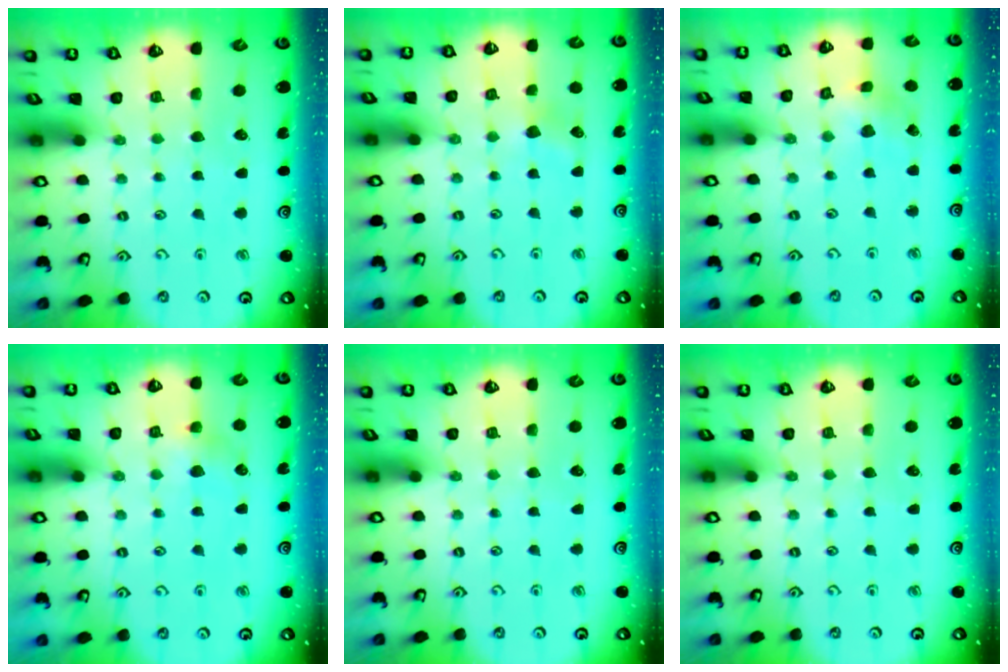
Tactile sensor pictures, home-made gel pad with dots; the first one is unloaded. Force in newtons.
{"total": 5.2, "press": 5.1, "slide": 0.4}
{"total": 2.6, "press": 2.5, "slide": 0.3}
{"total": 4.6, "press": 4.6, "slide": 0.5}
{"total": 0.0}
{"total": 0.0}